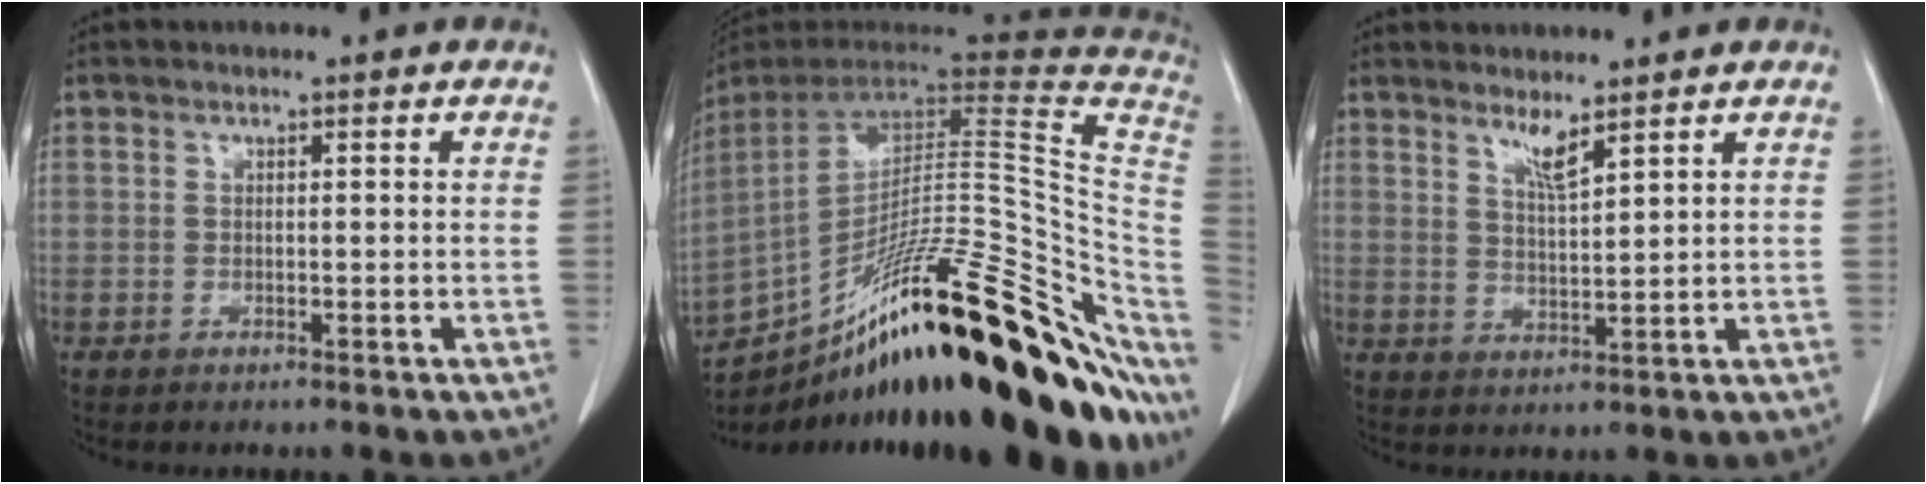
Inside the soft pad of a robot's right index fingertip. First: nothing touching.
{"total": 41.2, "force": [-21.8, 10.7, 33.2], "torque": [-0.450, -0.018, -0.318]}
{"total": 2.8, "force": [2.3, -0.5, 1.6], "torque": [-0.030, -0.017, 0.047]}